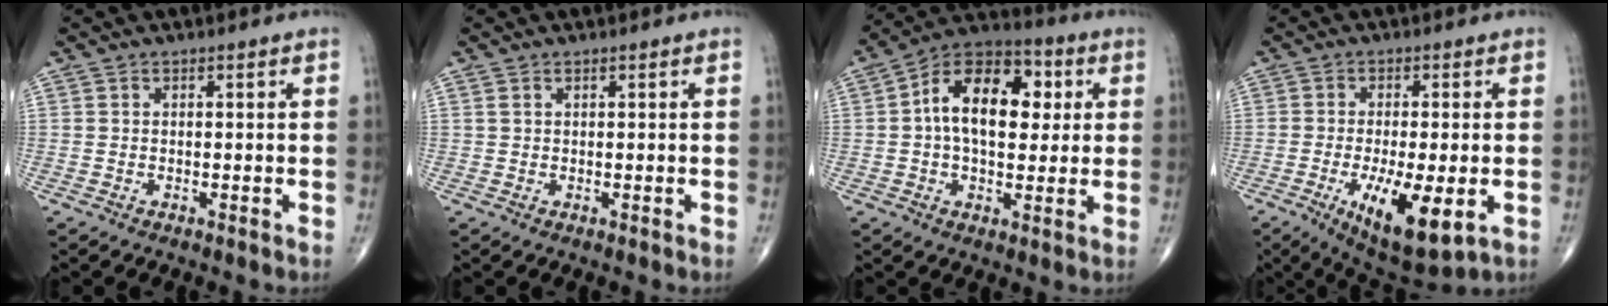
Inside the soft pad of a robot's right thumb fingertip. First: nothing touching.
{"total": 0.6, "force": [0.5, 0.2, 0.4], "torque": [-0.009, 0.008, 0.012]}
{"total": 16.1, "force": [2.6, 9.6, 12.6], "torque": [-0.170, 0.020, 0.031]}
{"total": 12.5, "force": [-3.8, 4.0, 11.2], "torque": [-0.183, -0.019, -0.052]}